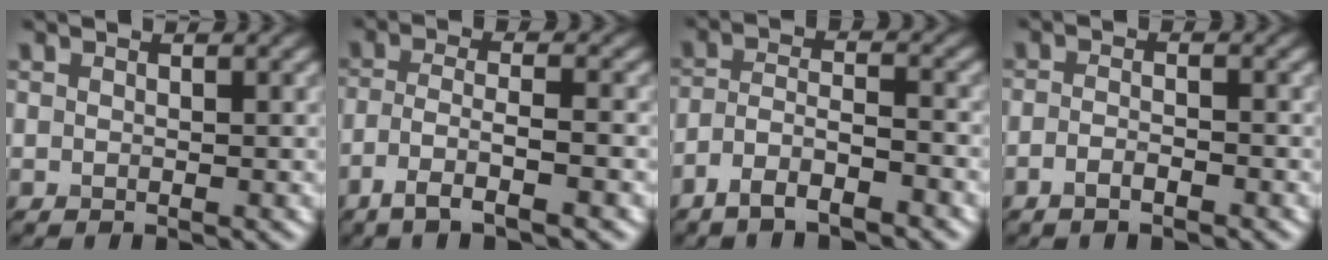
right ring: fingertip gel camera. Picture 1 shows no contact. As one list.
[{"total": 4.7, "force": [-2.6, 0.9, 3.8], "torque": [-0.068, 0.002, -0.053]}, {"total": 4.1, "force": [-3.0, 1.1, 2.6], "torque": [-0.049, 0.005, -0.062]}, {"total": 1.6, "force": [-1.0, 0.5, 1.2], "torque": [-0.023, 0.000, -0.022]}]